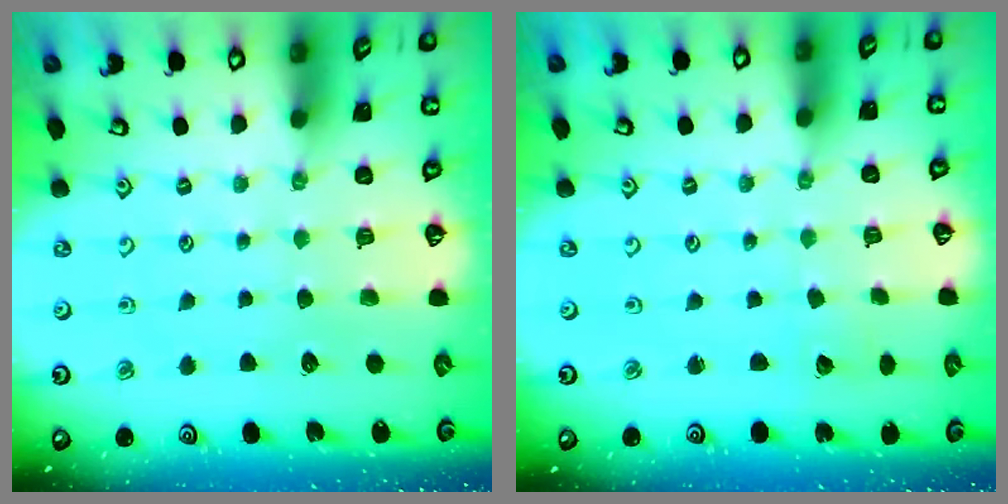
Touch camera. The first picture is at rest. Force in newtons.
{"total": 1.2, "press": 1.2, "slide": 0.1}